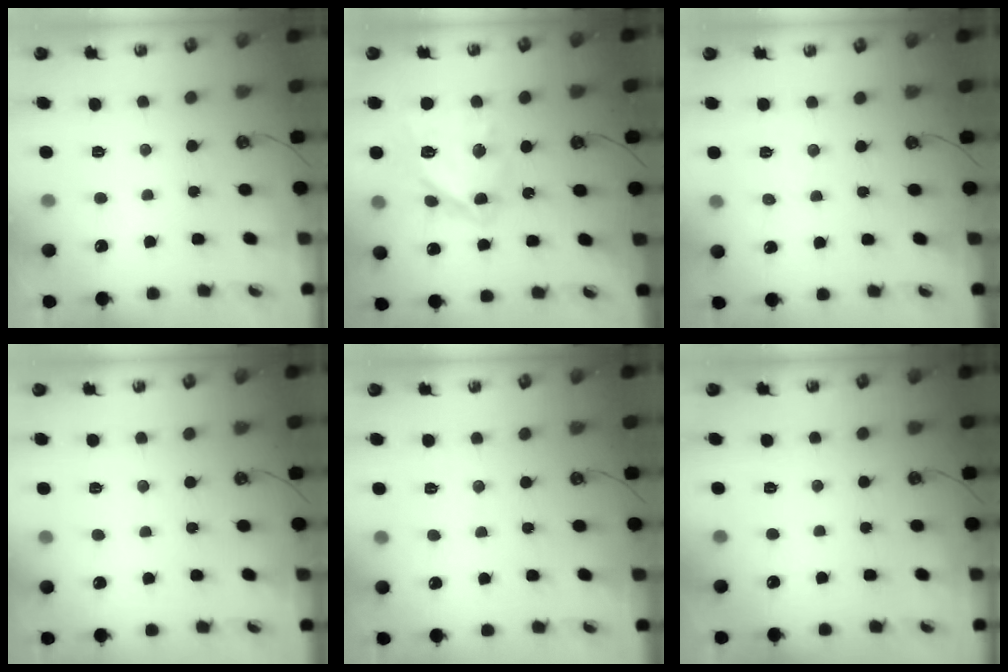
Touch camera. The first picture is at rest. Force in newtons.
{"total": 15.8, "press": 15.8, "slide": 1.1}
{"total": 3.1, "press": 3.0, "slide": 0.6}
{"total": 3.2, "press": 3.1, "slide": 0.4}
{"total": 3.1, "press": 3.1, "slide": 0.4}
{"total": 0.0}